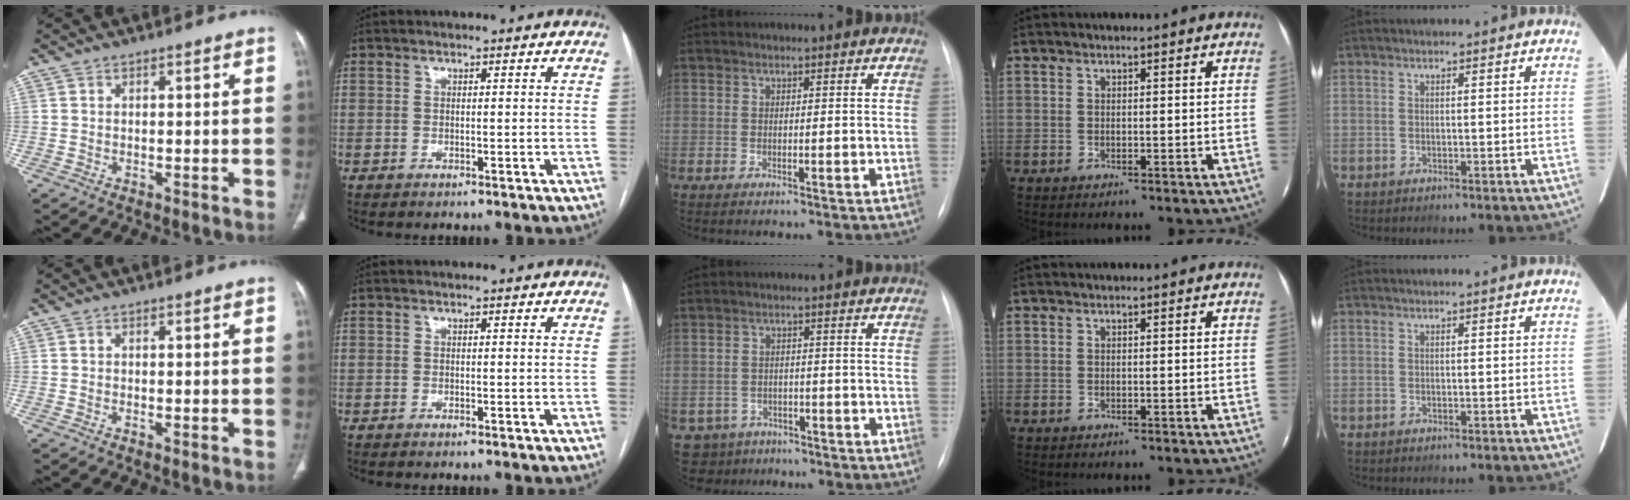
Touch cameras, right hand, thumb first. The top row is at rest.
{"thumb": {"total": 0.5, "force": [-0.2, 0.2, 0.4], "torque": [-0.010, -0.002, -0.004]}, "middle": {"total": 5.2, "force": [-3.7, 3.7, -0.3], "torque": [0.010, 0.010, -0.053]}}